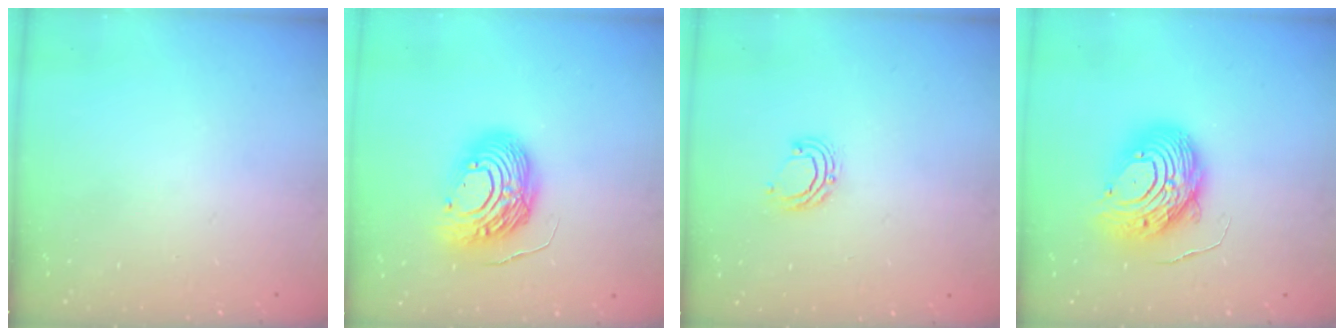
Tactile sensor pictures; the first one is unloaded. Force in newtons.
{"total": 13.0, "press": 13.0, "slide": 1.1}
{"total": 5.6, "press": 5.6, "slide": 1.0}
{"total": 12.8, "press": 12.7, "slide": 1.3}